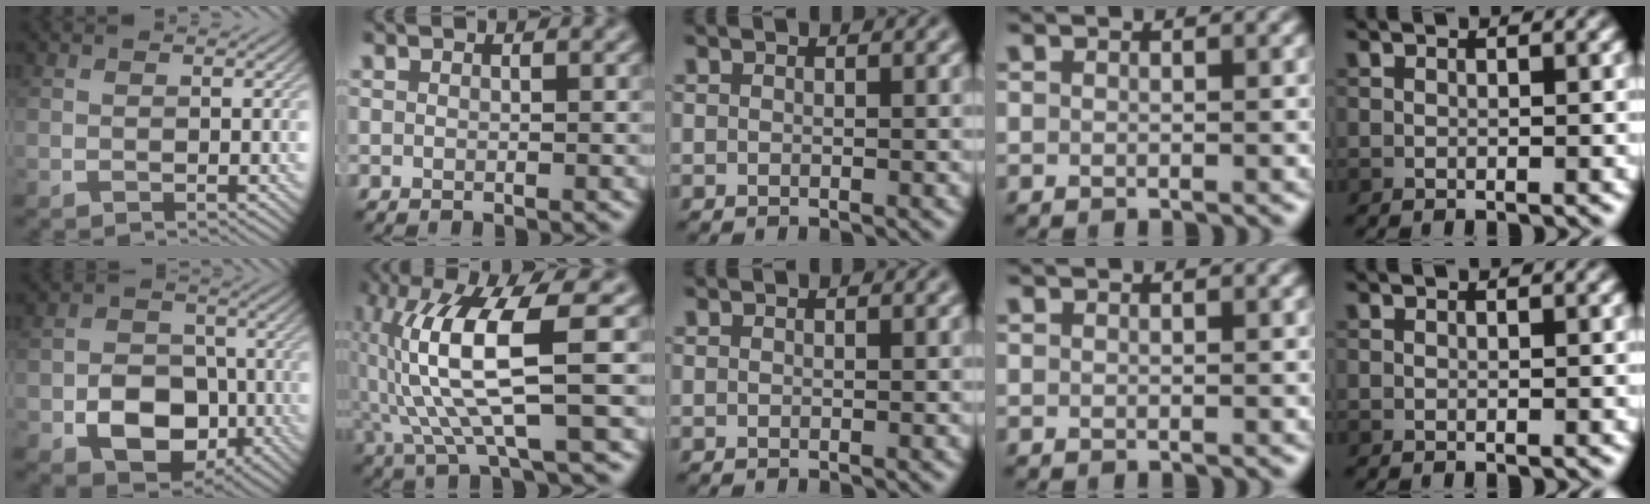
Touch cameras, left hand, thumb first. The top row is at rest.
{"thumb": {"total": 9.0, "force": [-3.1, 6.6, 5.2], "torque": [-0.093, -0.015, -0.060]}, "index": {"total": 9.4, "force": [-0.1, 1.9, 9.3], "torque": [-0.191, 0.005, 0.003]}}